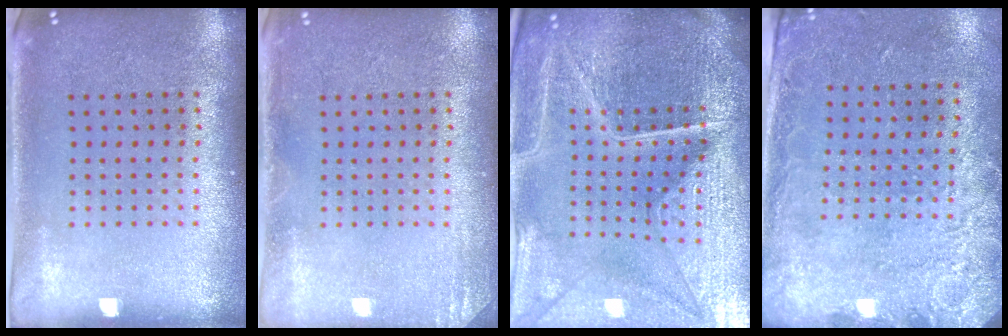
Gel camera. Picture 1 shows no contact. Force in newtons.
{"total": 1.5, "press": 1.4, "slide": 0.2}
{"total": 6.2, "press": 5.5, "slide": 2.8}
{"total": 2.6, "press": 1.9, "slide": 1.8}